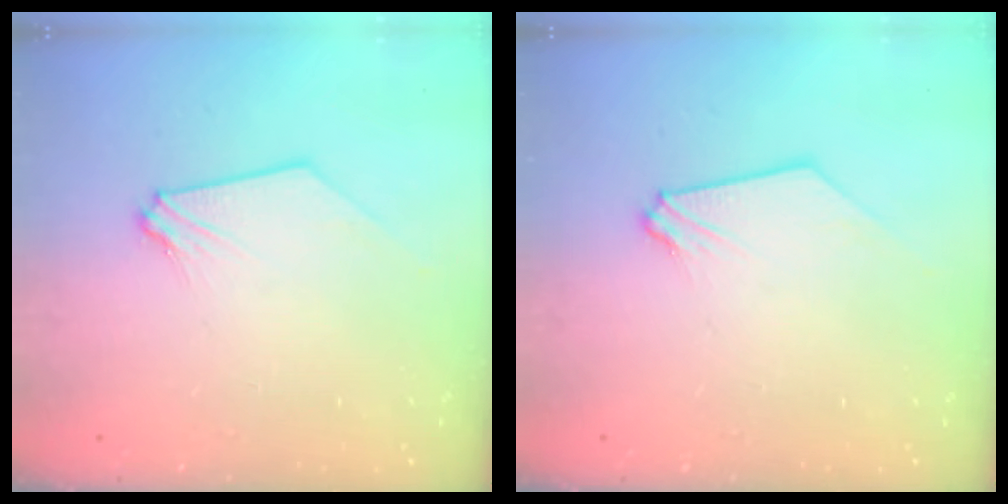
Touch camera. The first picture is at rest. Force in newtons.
{"total": 0.0}